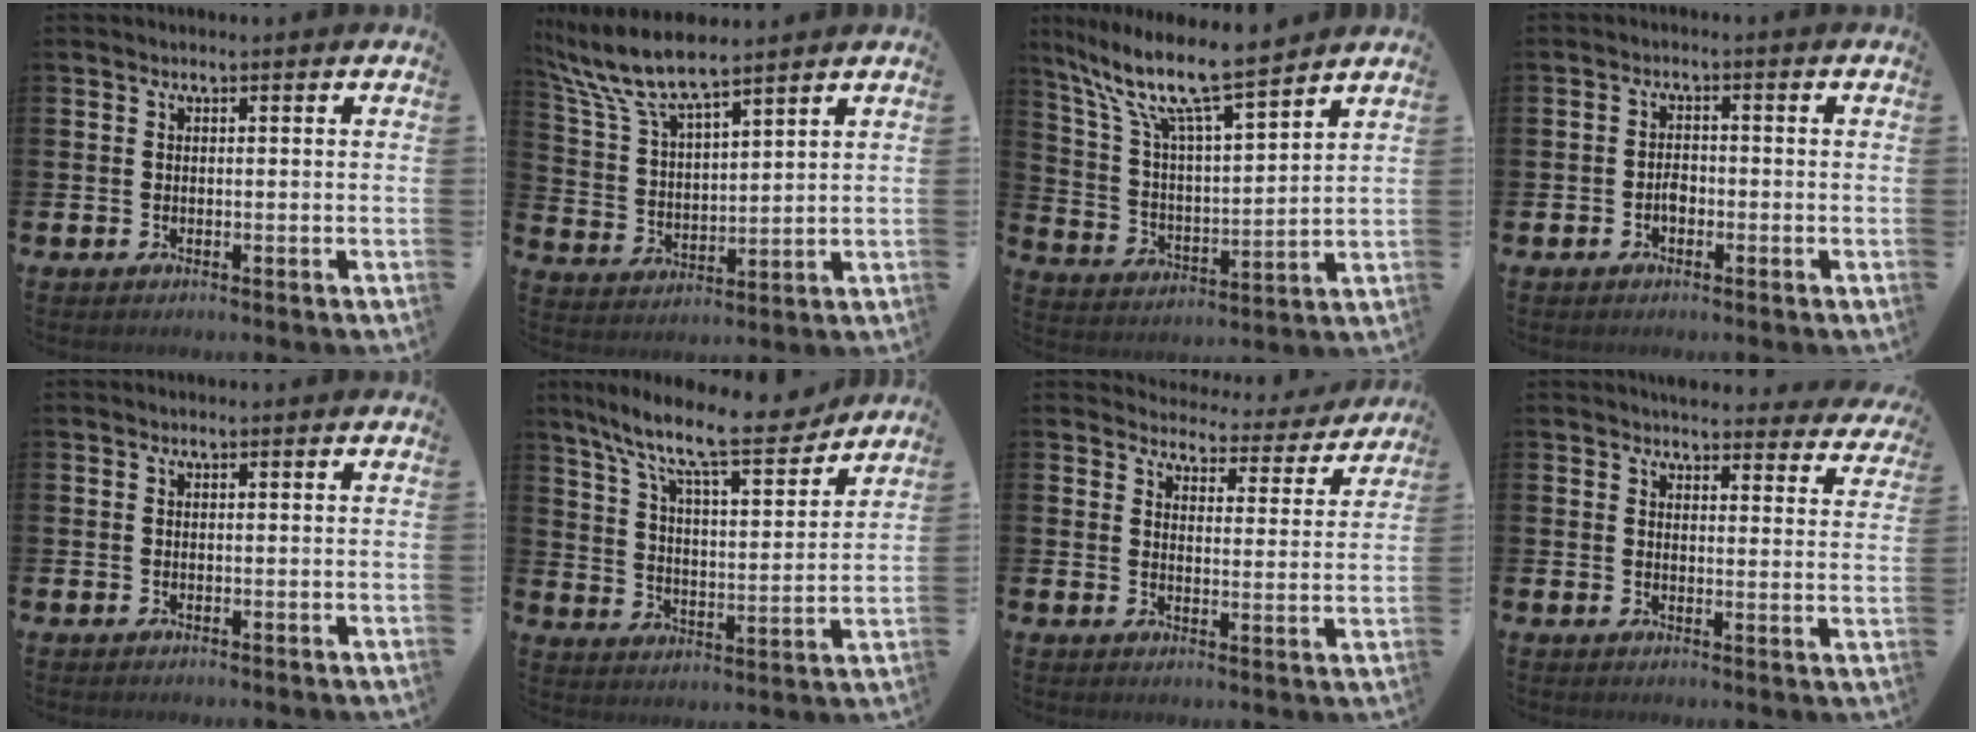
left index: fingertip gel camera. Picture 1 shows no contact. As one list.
[{"total": 8.3, "force": [7.5, 1.5, 3.3], "torque": [-0.100, -0.031, 0.136]}, {"total": 11.2, "force": [9.5, 1.4, 5.8], "torque": [-0.143, -0.056, 0.162]}, {"total": 1.8, "force": [-0.7, 1.2, 1.1], "torque": [-0.013, 0.002, -0.017]}, {"total": 0.0}, {"total": 11.2, "force": [9.6, 2.1, 5.4], "torque": [-0.131, -0.066, 0.159]}, {"total": 3.9, "force": [3.8, 0.9, 0.1], "torque": [-0.011, -0.036, 0.061]}, {"total": 4.4, "force": [4.3, 0.9, 0.2], "torque": [-0.007, -0.027, 0.077]}]